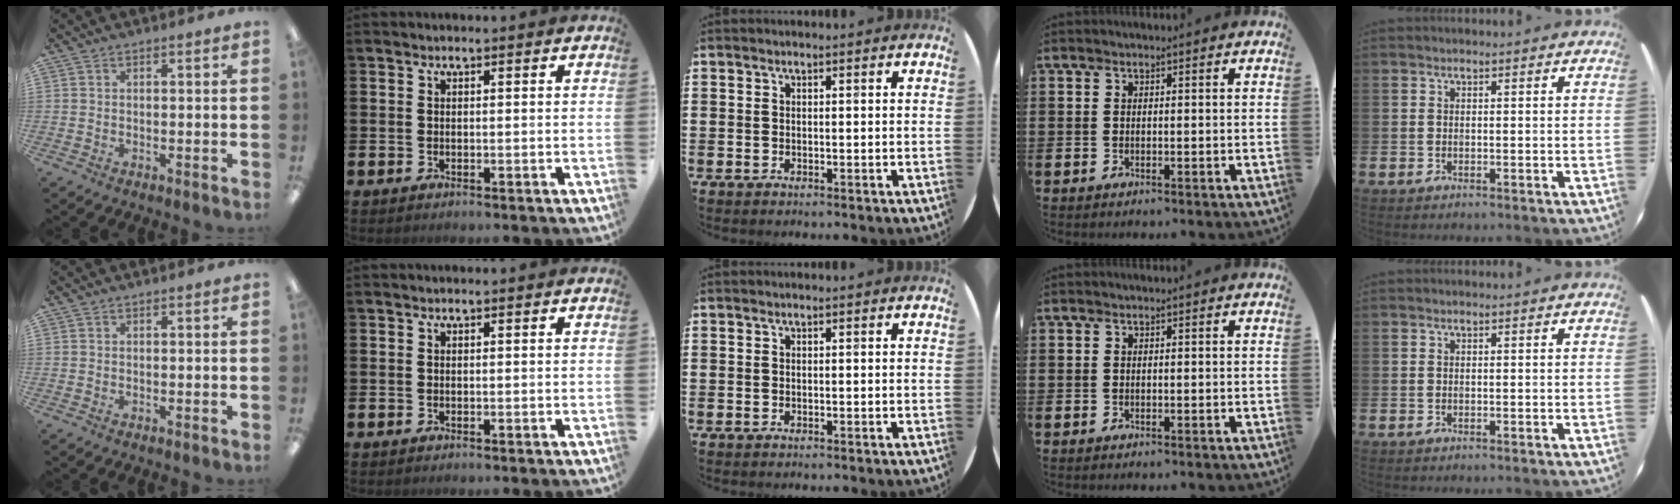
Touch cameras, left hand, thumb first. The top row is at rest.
{}